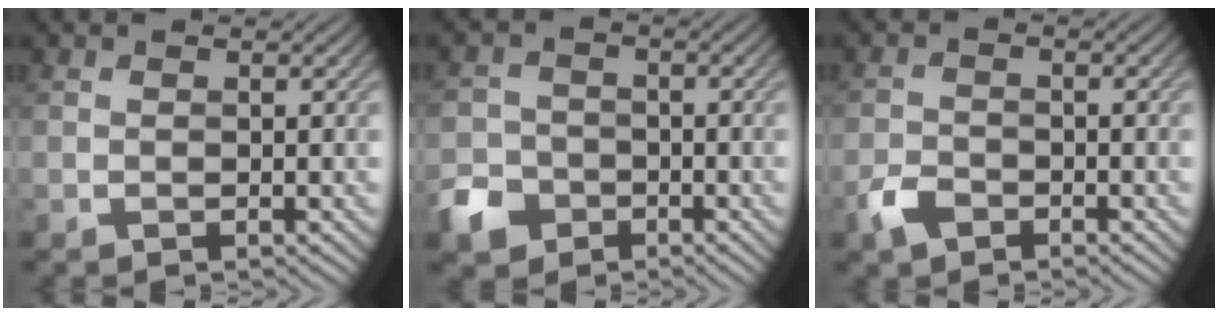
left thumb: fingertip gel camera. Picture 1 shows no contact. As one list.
[{"total": 5.3, "force": [-2.9, 4.0, 1.8], "torque": [-0.045, -0.003, -0.069]}, {"total": 3.0, "force": [-2.1, 1.6, 1.4], "torque": [-0.032, -0.004, -0.049]}]